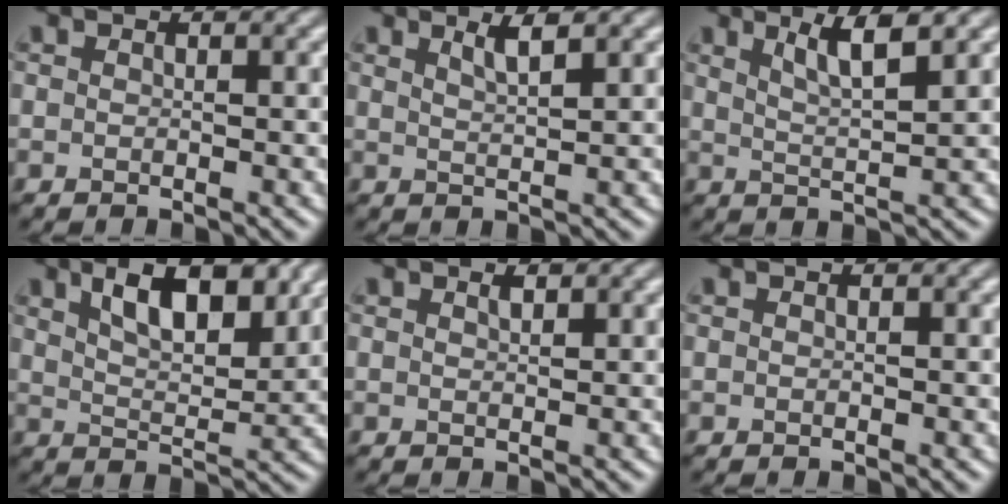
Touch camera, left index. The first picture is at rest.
{"total": 2.1, "force": [1.3, 0.5, 1.6], "torque": [-0.017, 0.004, 0.018]}
{"total": 3.7, "force": [2.2, 0.7, 2.9], "torque": [-0.041, -0.001, 0.039]}
{"total": 6.8, "force": [3.8, 2.7, 4.9], "torque": [-0.083, 0.001, 0.064]}
{"total": 0.7, "force": [0.5, 0.1, 0.4], "torque": [-0.006, -0.002, 0.010]}
{"total": 0.0}